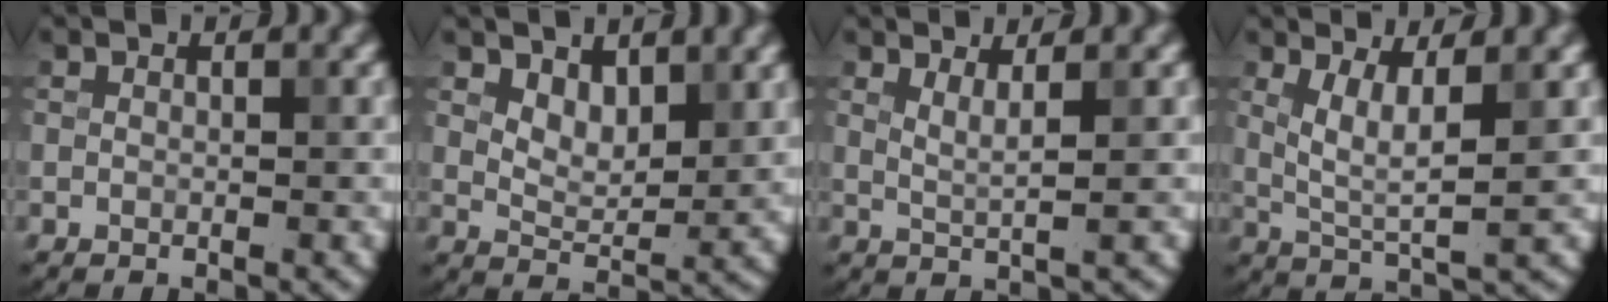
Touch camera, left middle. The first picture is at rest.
{"total": 3.1, "force": [2.1, 1.4, 1.8], "torque": [-0.035, -0.010, 0.037]}
{"total": 1.8, "force": [1.0, 0.5, 1.4], "torque": [-0.019, -0.004, 0.014]}
{"total": 3.7, "force": [1.2, 0.8, 3.4], "torque": [-0.070, -0.007, 0.028]}